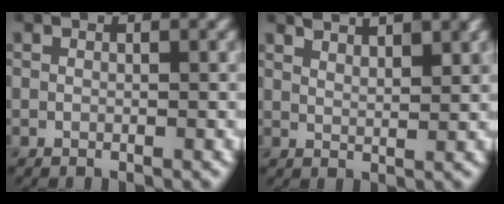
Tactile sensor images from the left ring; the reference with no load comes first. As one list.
[{"total": 3.4, "force": [2.7, 0.9, 1.8], "torque": [-0.005, 0.007, 0.030]}]